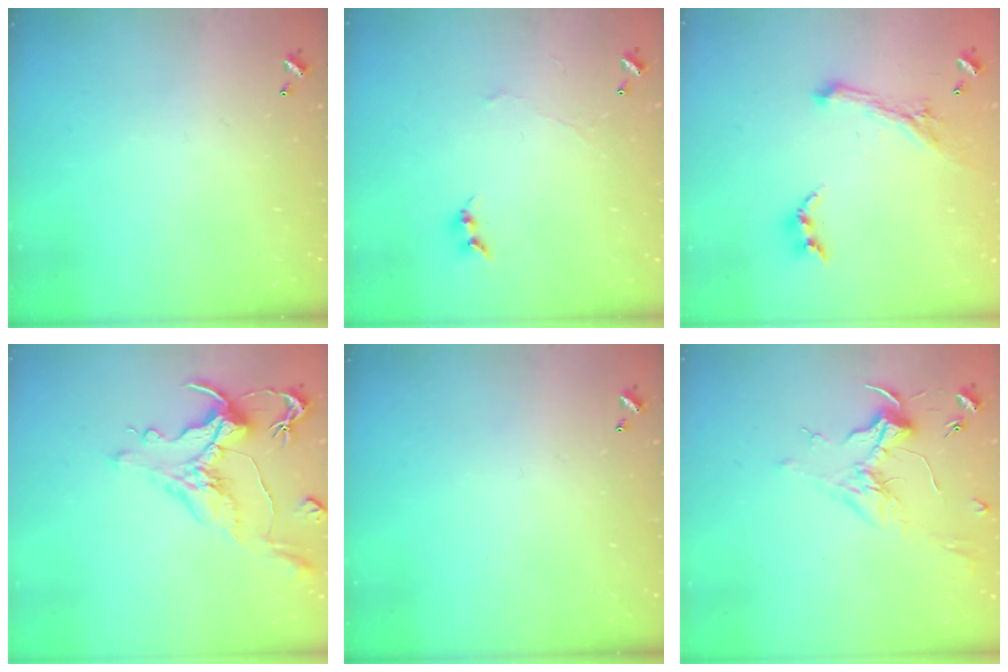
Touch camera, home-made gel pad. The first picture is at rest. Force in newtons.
{"total": 1.5, "press": 1.4, "slide": 0.5}
{"total": 1.8, "press": 1.7, "slide": 0.4}
{"total": 1.5, "press": 0.4, "slide": 1.5}
{"total": 0.0}
{"total": 1.8, "press": 1.7, "slide": 0.7}